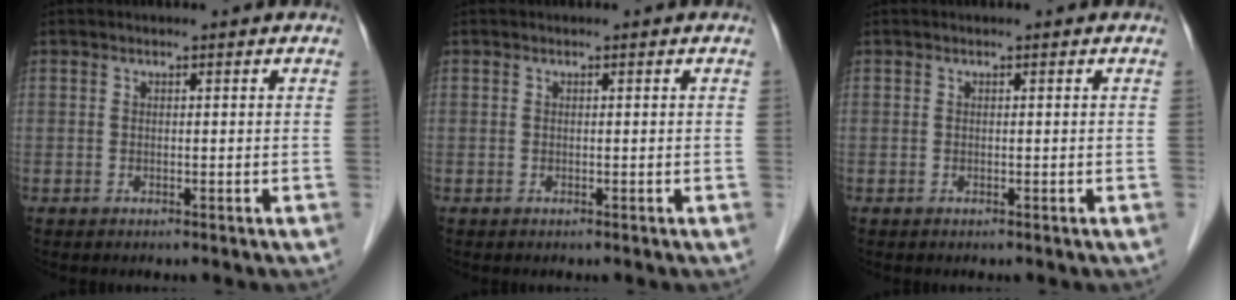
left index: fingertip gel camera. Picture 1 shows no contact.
{"total": 0.0}
{"total": 0.0}